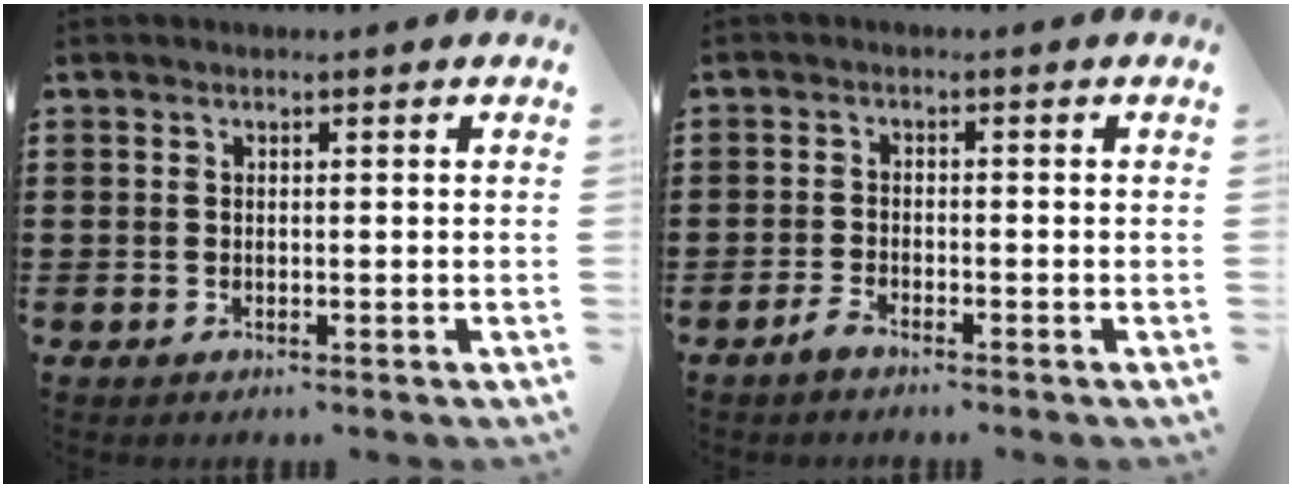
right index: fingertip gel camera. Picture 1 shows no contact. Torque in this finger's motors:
{"motor_torque": [0.29, 0.65, 0.10, 0.00]}